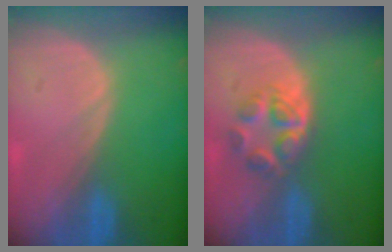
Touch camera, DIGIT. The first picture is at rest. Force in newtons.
{"total": 5.0, "press": 4.8, "slide": 1.4}